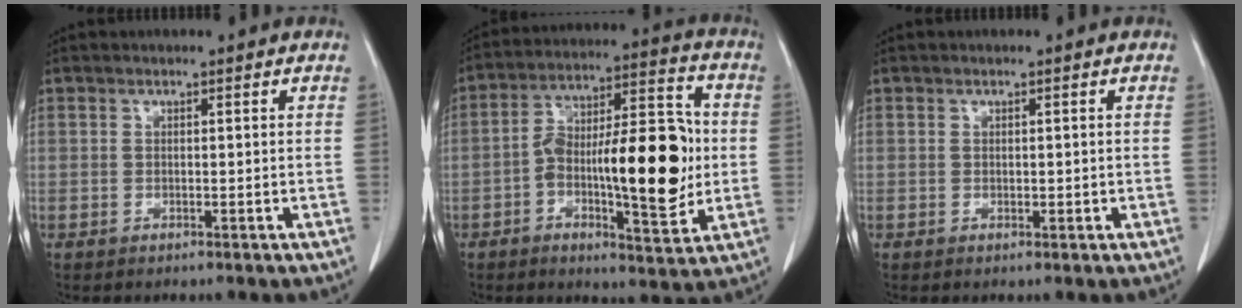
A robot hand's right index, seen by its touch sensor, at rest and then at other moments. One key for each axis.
{"total": 17.9, "fx": -2.0, "fy": 5.1, "fz": 17.0, "tx": -0.269, "ty": 0.026, "tz": -0.026}
{"total": 0.7, "fx": -0.1, "fy": 0.4, "fz": 0.6, "tx": -0.007, "ty": 0.000, "tz": 0.003}